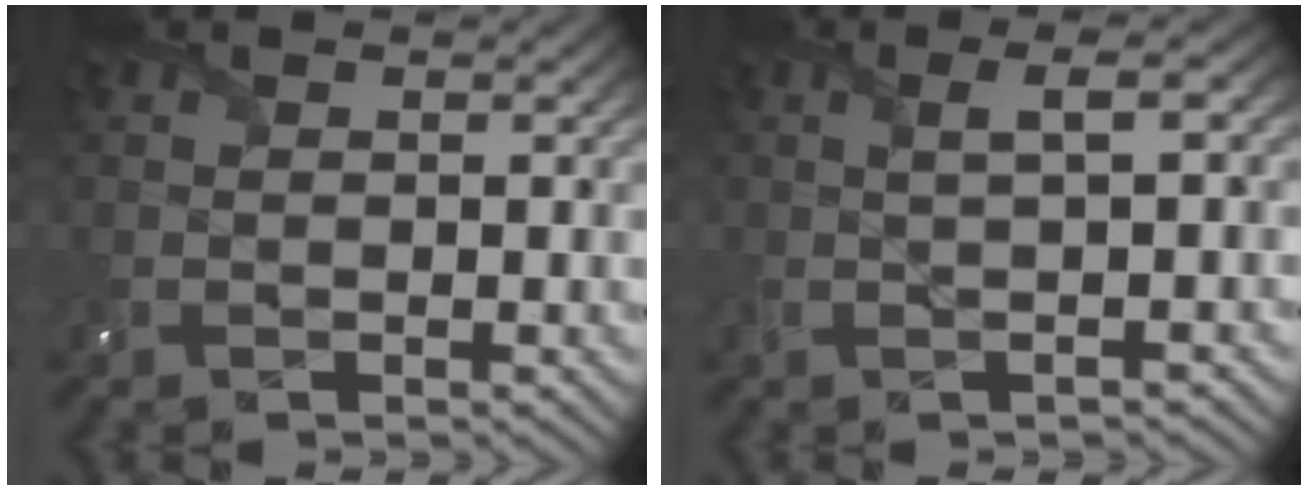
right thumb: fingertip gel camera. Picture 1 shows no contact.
{"total": 2.6, "force": [0.4, 0.0, 2.6], "torque": [-0.033, 0.021, 0.001]}